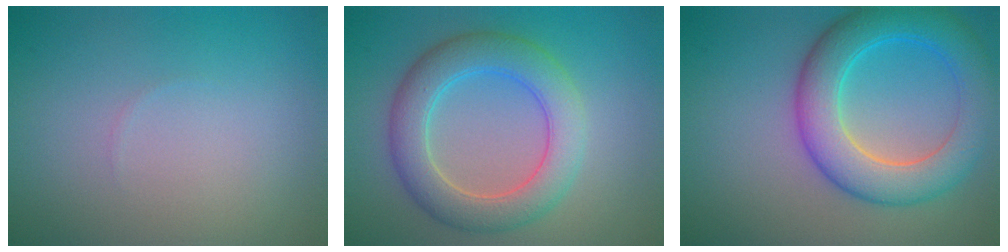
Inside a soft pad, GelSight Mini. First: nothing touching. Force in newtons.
{"total": 5.8, "press": 5.8, "slide": 0.3}
{"total": 7.1, "press": 7.1, "slide": 0.1}